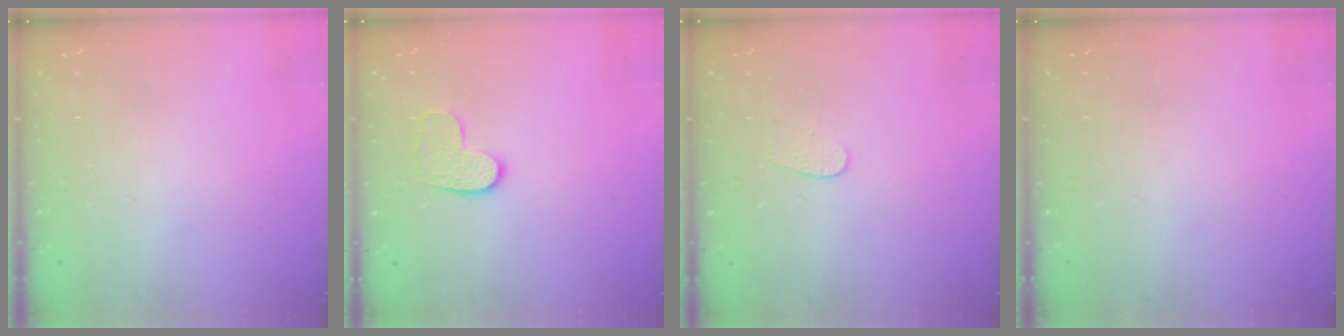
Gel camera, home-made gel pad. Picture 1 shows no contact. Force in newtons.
{"total": 7.0, "press": 7.0, "slide": 0.2}
{"total": 3.2, "press": 3.2, "slide": 0.3}
{"total": 0.0}